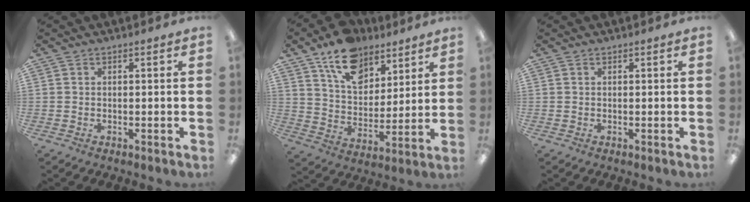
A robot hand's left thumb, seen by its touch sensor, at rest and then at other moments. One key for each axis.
{"total": 14.5, "fx": 10.4, "fy": 8.1, "fz": 6.0, "tx": -0.096, "ty": -0.055, "tz": 0.193}
{"total": 0.0}